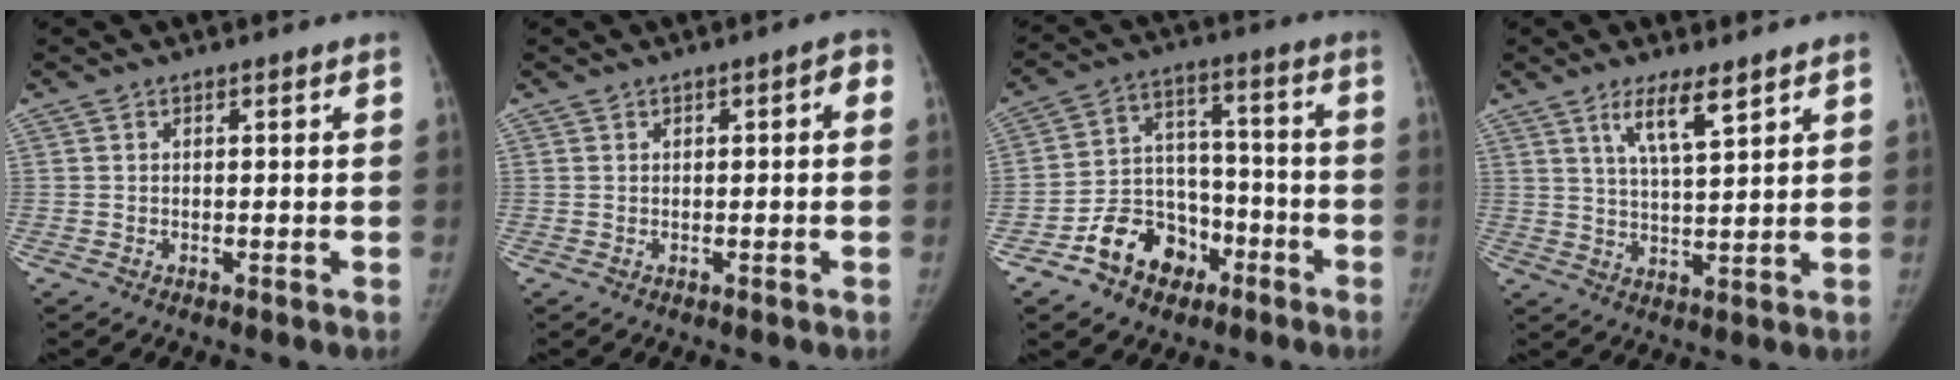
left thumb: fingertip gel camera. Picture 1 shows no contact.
{"total": 2.6, "force": [0.1, 1.2, 2.2], "torque": [-0.023, 0.016, -0.004]}
{"total": 12.9, "force": [-7.0, 9.4, 5.3], "torque": [-0.048, 0.070, -0.115]}
{"total": 6.8, "force": [4.3, 1.3, 5.1], "torque": [-0.089, -0.028, 0.083]}